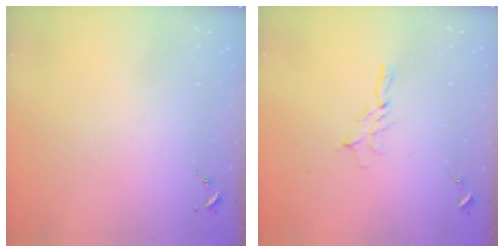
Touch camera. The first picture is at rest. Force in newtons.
{"total": 5.6, "press": 5.6, "slide": 0.2}